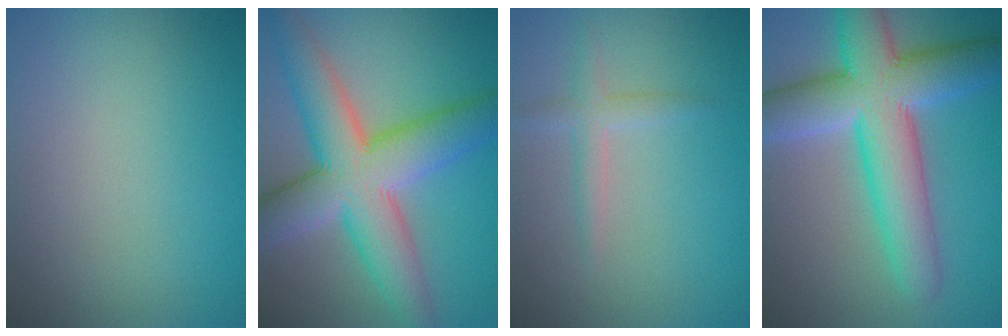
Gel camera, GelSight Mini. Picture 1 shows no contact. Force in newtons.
{"total": 10.1, "press": 10.1, "slide": 0.3}
{"total": 1.7, "press": 1.7, "slide": 0.1}
{"total": 10.1, "press": 10.1, "slide": 0.3}